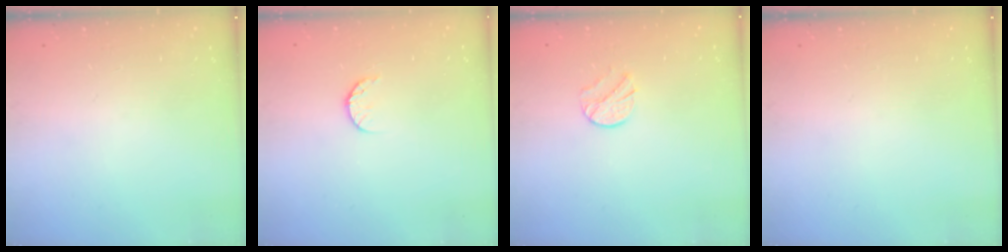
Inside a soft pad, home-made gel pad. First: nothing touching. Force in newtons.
{"total": 6.6, "press": 6.6, "slide": 0.7}
{"total": 6.1, "press": 6.0, "slide": 0.7}
{"total": 0.0}